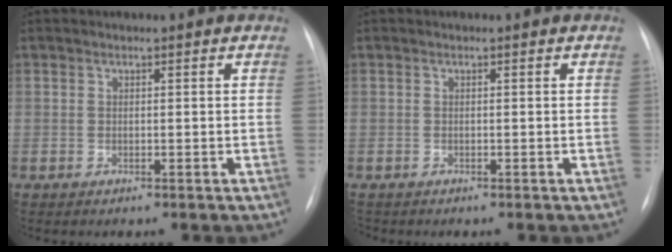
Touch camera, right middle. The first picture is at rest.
{"total": 0.6, "force": [-0.5, 0.3, 0.1], "torque": [-0.004, 0.001, -0.009]}